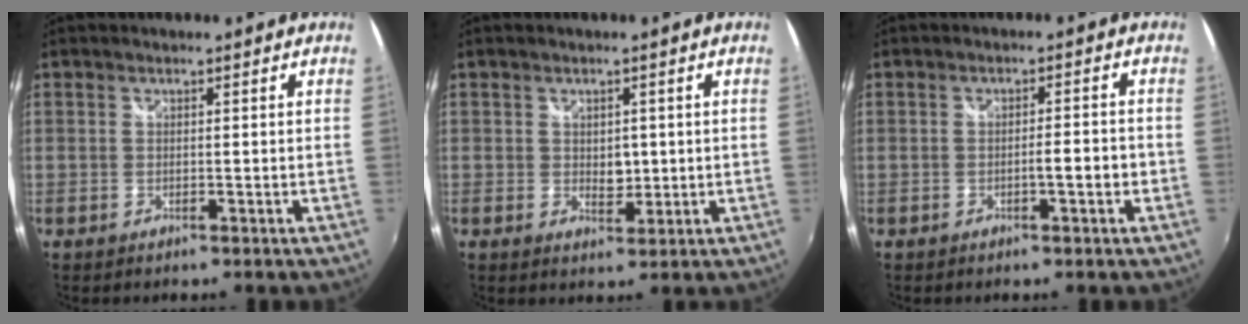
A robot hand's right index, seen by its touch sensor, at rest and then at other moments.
{"total": 3.0, "force": [0.2, 2.2, 2.0], "torque": [-0.028, -0.003, 0.005]}
{"total": 3.0, "force": [-1.1, 0.3, 2.7], "torque": [-0.044, 0.001, -0.017]}